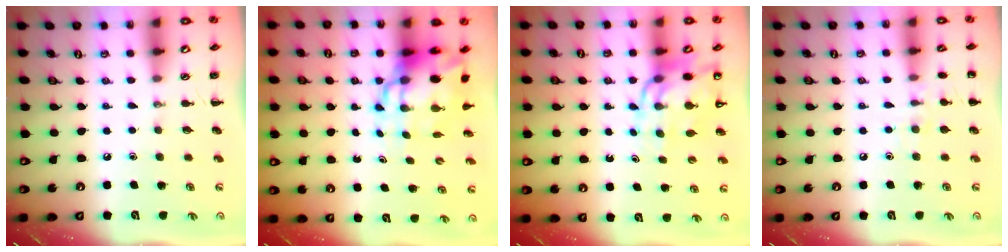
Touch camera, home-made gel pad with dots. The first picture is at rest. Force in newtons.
{"total": 11.0, "press": 10.6, "slide": 3.0}
{"total": 11.6, "press": 11.1, "slide": 3.4}
{"total": 7.9, "press": 7.6, "slide": 2.1}